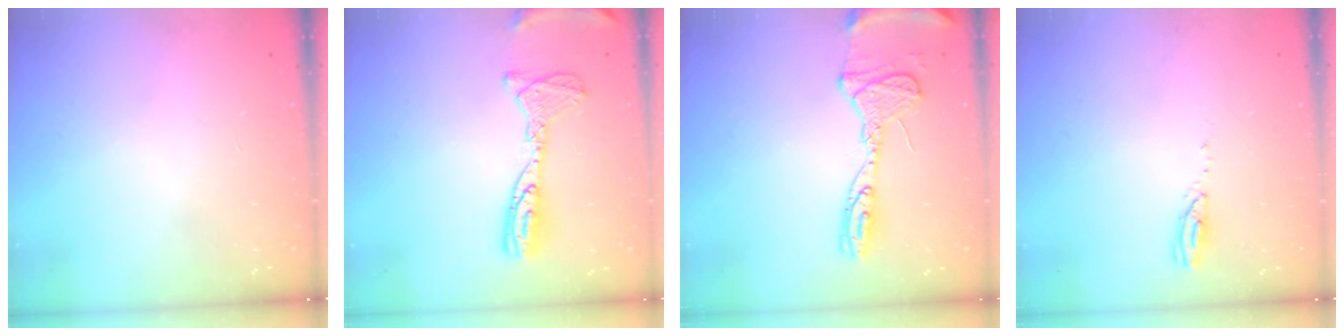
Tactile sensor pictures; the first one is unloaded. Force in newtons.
{"total": 13.7, "press": 13.7, "slide": 1.3}
{"total": 15.5, "press": 15.4, "slide": 1.2}
{"total": 3.1, "press": 3.1, "slide": 0.3}